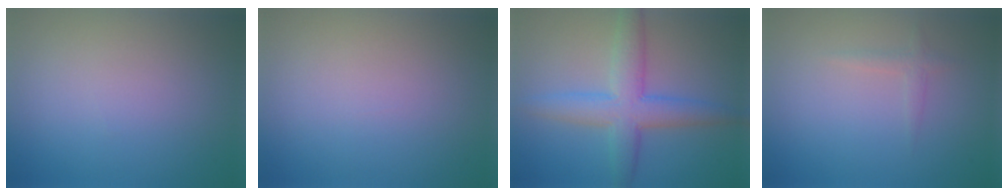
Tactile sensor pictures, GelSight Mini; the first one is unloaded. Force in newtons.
{"total": 0.0}
{"total": 5.5, "press": 5.5, "slide": 0.1}
{"total": 1.1, "press": 1.1, "slide": 0.0}